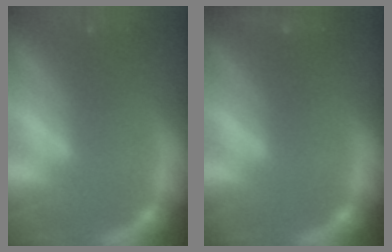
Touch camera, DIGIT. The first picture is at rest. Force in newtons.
{"total": 1.4}